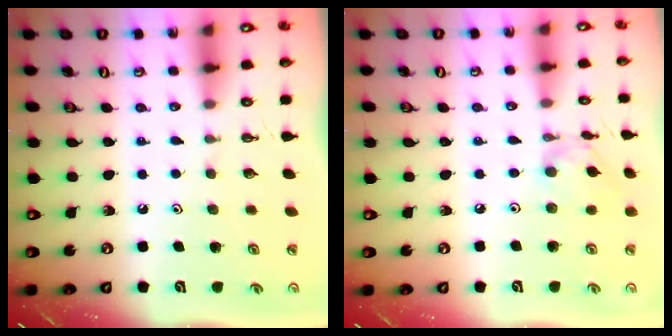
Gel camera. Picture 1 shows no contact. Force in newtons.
{"total": 5.4, "press": 5.4, "slide": 0.4}